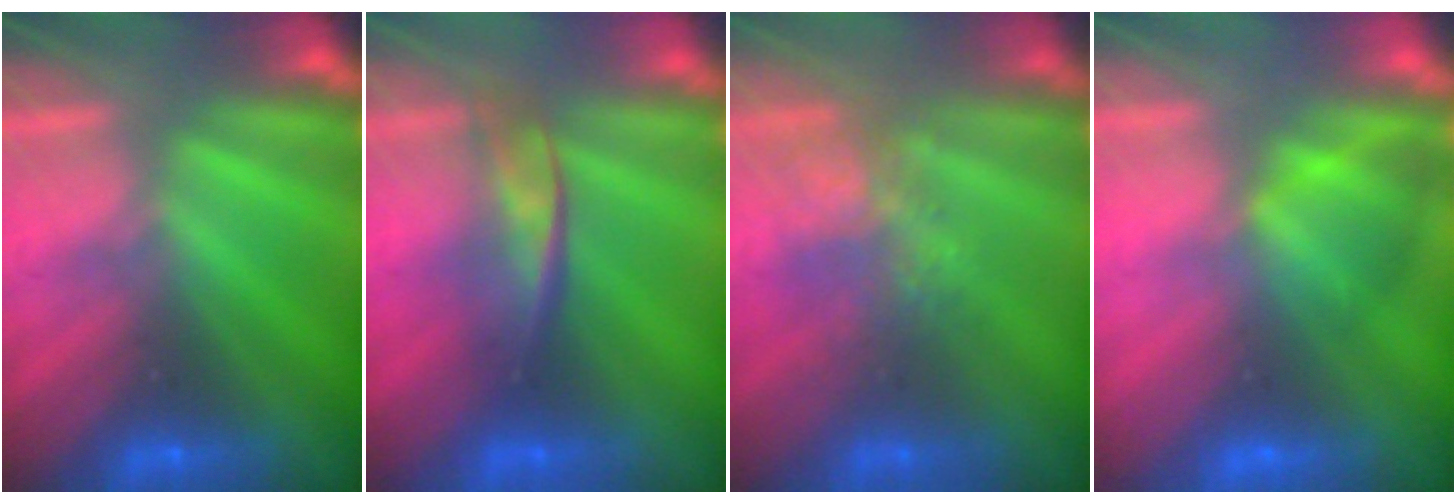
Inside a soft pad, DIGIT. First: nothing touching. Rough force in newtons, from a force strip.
{"total": 2.2}
{"total": 3.8}
{"total": 2.9}